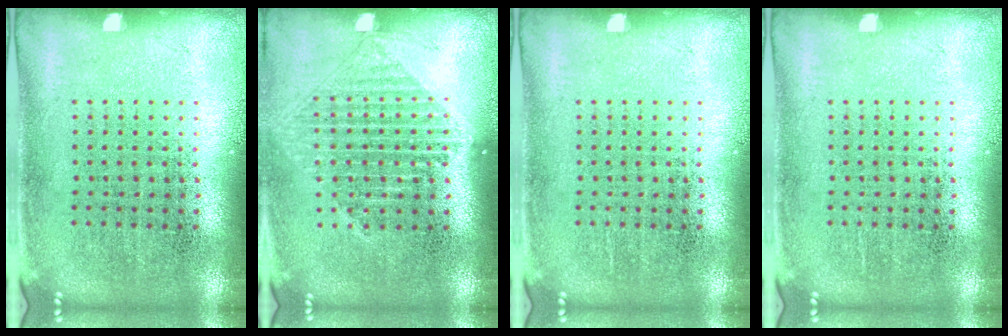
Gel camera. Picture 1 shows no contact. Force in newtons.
{"total": 1.4, "press": 1.3, "slide": 0.6}
{"total": 0.0}
{"total": 0.0}